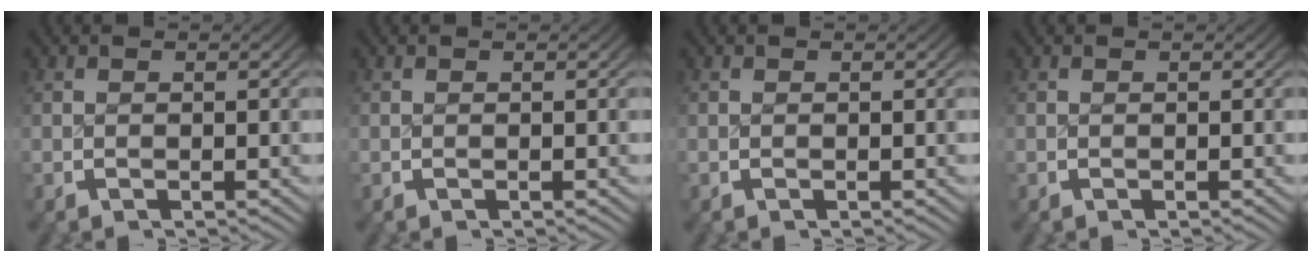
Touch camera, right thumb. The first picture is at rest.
{"total": 0.0}
{"total": 0.0}
{"total": 0.0}